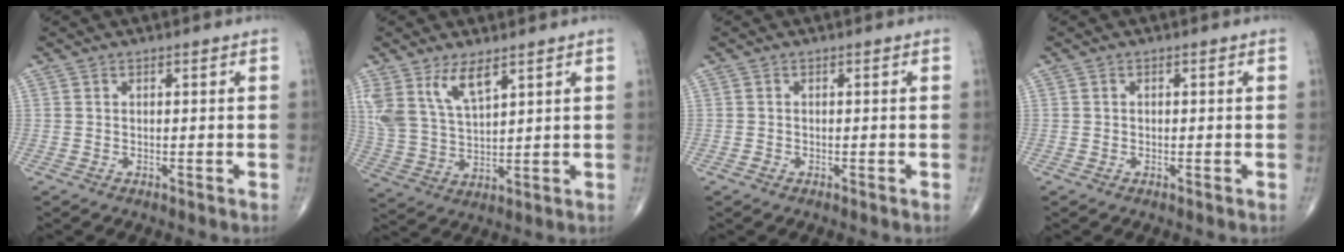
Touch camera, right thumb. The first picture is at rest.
{"total": 9.4, "force": [5.7, 3.7, 6.5], "torque": [-0.128, -0.023, 0.123]}
{"total": 0.6, "force": [-0.3, 0.4, 0.1], "torque": [-0.004, 0.001, -0.008]}
{"total": 0.0}